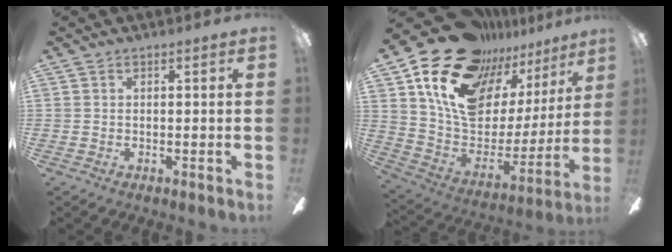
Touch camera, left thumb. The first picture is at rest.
{"total": 21.6, "force": [14.6, 12.5, 9.9], "torque": [-0.180, -0.092, 0.270]}